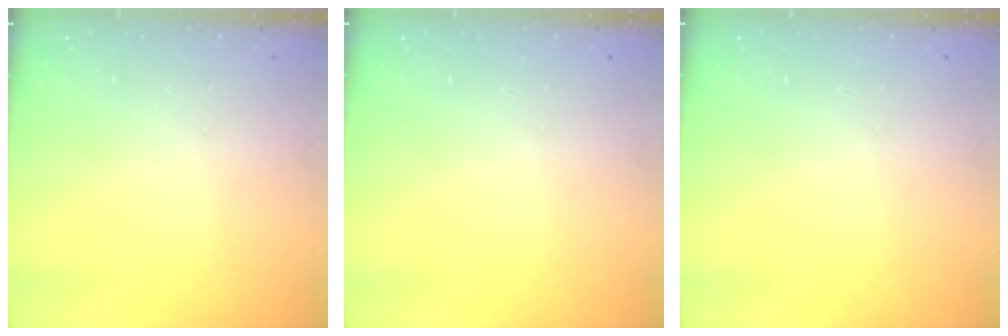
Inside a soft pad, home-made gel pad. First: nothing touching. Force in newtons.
{"total": 0.0}
{"total": 0.0}